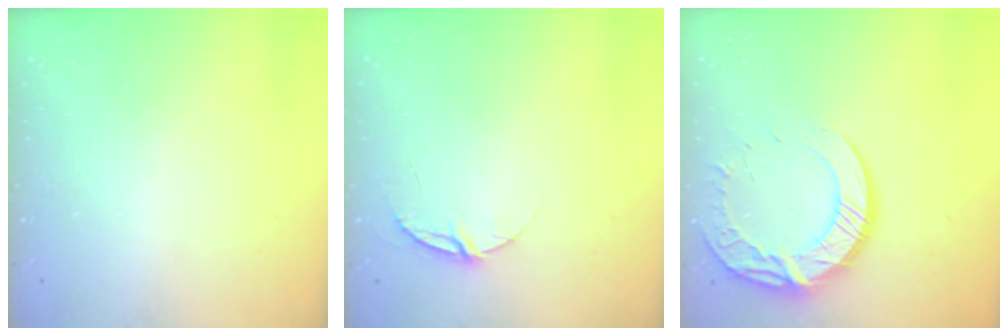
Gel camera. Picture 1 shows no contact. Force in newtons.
{"total": 6.6, "press": 6.6, "slide": 0.6}
{"total": 15.4, "press": 15.3, "slide": 1.6}